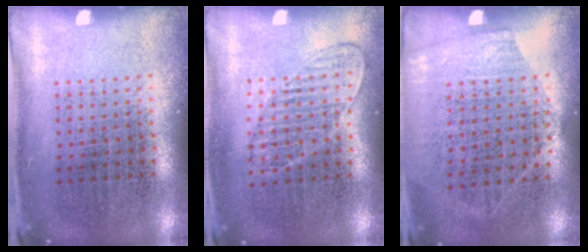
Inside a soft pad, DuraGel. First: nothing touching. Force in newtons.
{"total": 1.2, "press": 1.1, "slide": 0.5}
{"total": 1.4, "press": 1.2, "slide": 0.7}